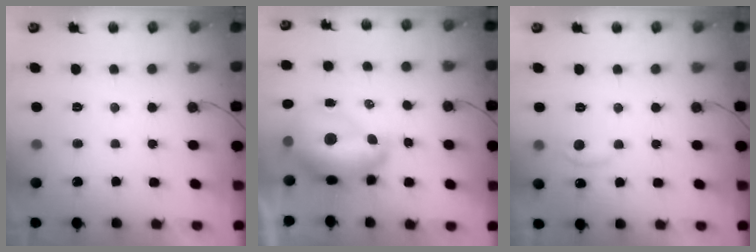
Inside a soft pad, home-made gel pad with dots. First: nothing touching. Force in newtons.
{"total": 15.1, "press": 15.1, "slide": 1.1}
{"total": 7.4, "press": 7.3, "slide": 0.8}